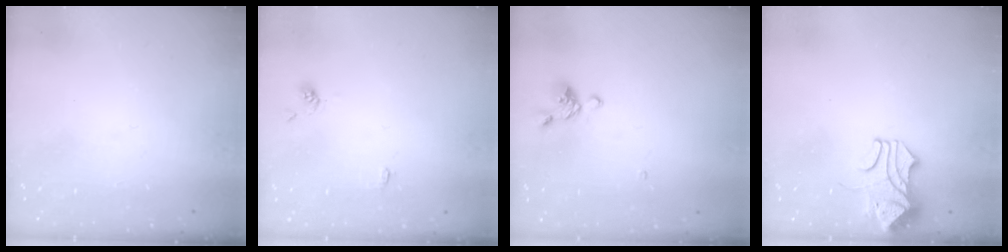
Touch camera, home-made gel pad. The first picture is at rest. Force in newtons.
{"total": 1.1, "press": 1.1, "slide": 0.4}
{"total": 5.4, "press": 5.4, "slide": 0.5}
{"total": 1.8, "press": 1.6, "slide": 0.7}